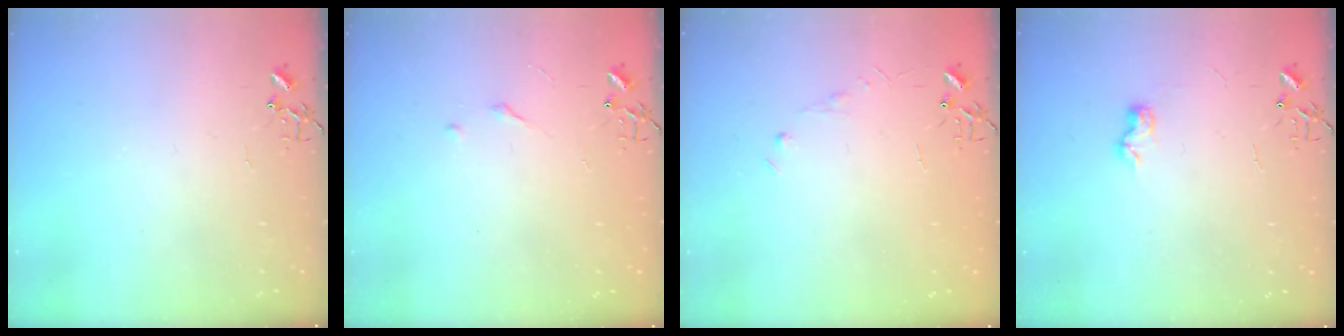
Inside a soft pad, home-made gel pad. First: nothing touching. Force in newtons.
{"total": 2.7, "press": 2.7, "slide": 0.4}
{"total": 3.5, "press": 3.5, "slide": 0.5}
{"total": 6.9, "press": 6.9, "slide": 0.8}